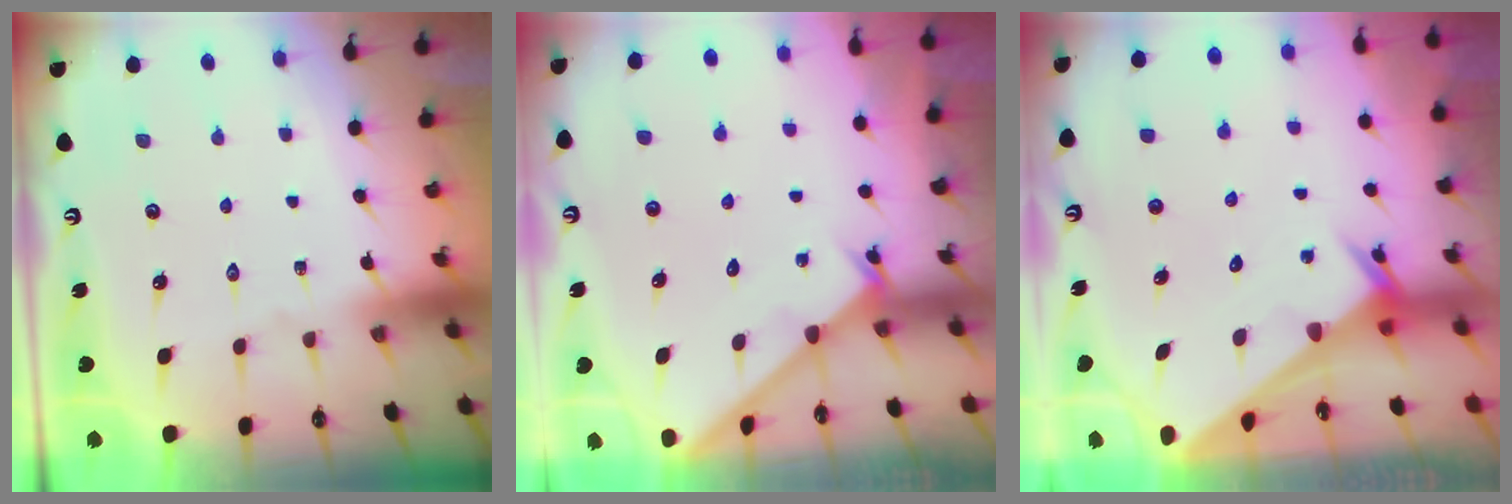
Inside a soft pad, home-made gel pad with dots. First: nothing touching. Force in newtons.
{"total": 2.3, "press": 2.3, "slide": 0.2}
{"total": 3.4, "press": 3.4, "slide": 0.4}